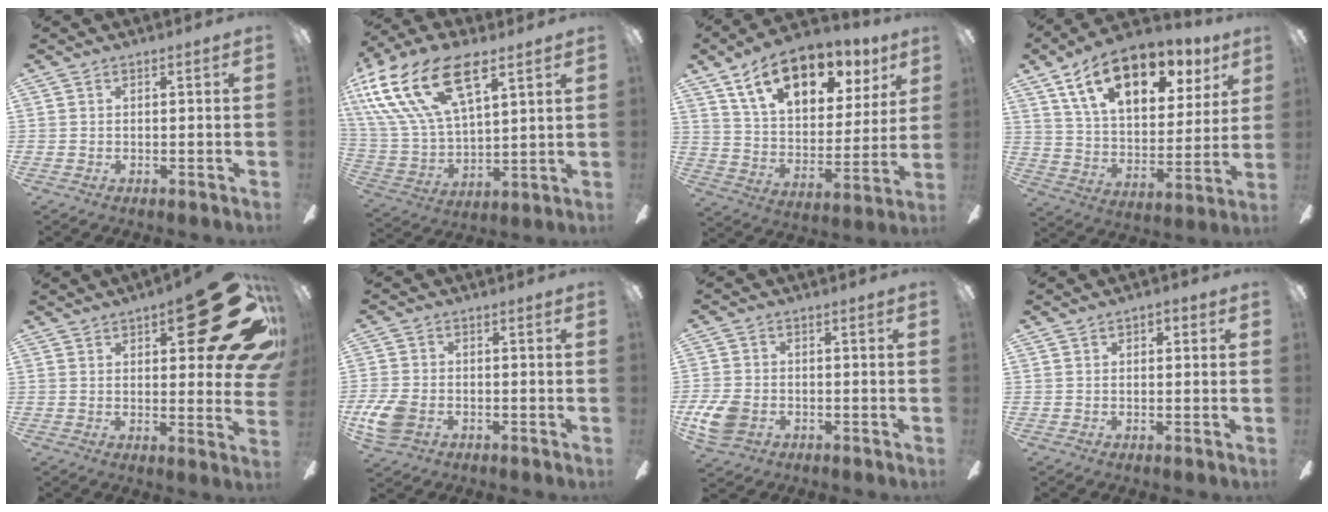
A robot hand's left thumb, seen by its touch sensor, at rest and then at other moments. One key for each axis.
{"total": 24.3, "fx": 13.1, "fy": 11.4, "fz": 16.9, "tx": -0.354, "ty": -0.060, "tz": 0.234}
{"total": 18.2, "fx": 11.5, "fy": 9.6, "fz": 10.4, "tx": -0.170, "ty": -0.056, "tz": 0.202}
{"total": 19.4, "fx": 11.7, "fy": 10.0, "fz": 11.8, "tx": -0.195, "ty": -0.056, "tz": 0.203}
{"total": 23.4, "fx": 11.1, "fy": 7.9, "fz": 19.0, "tx": -0.226, "ty": -0.071, "tz": 0.178}
{"total": 8.2, "fx": -2.6, "fy": 5.7, "fz": 5.2, "tx": -0.110, "ty": 0.005, "tz": -0.047}
{"total": 8.2, "fx": -2.5, "fy": 6.1, "fz": 4.9, "tx": -0.107, "ty": 0.008, "tz": -0.045}
{"total": 1.3, "fx": 0.4, "fy": 1.1, "fz": 0.6, "tx": -0.003, "ty": 0.002, "tz": 0.005}